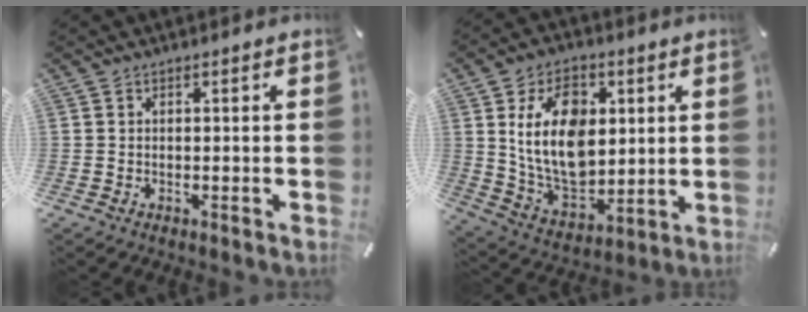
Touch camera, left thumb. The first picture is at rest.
{"total": 17.2, "force": [3.6, 12.0, 11.8], "torque": [-0.234, -0.011, 0.062]}